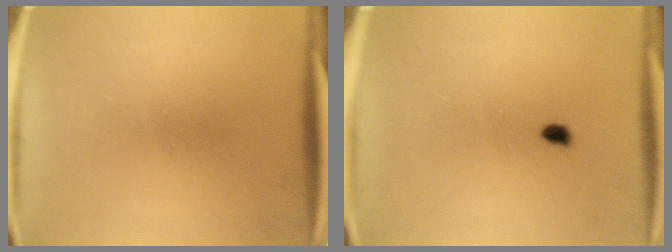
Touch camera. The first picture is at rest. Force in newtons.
{"total": 0.8}